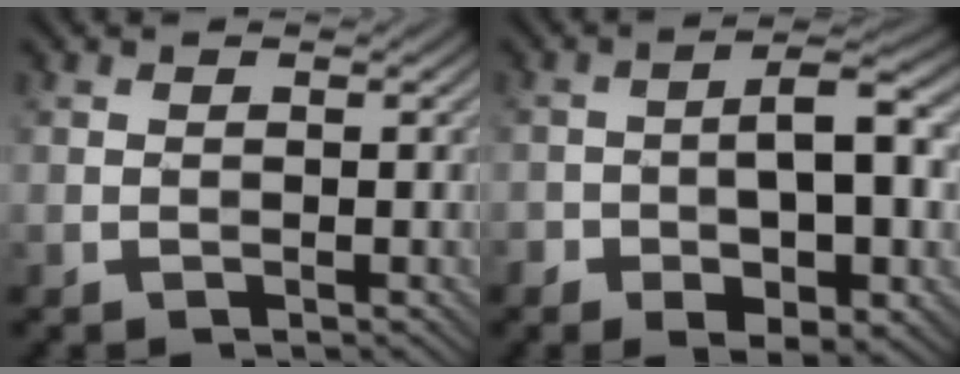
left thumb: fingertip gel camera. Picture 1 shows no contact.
{"total": 9.4, "force": [-2.9, 4.6, 7.7], "torque": [-0.109, 0.000, -0.045]}